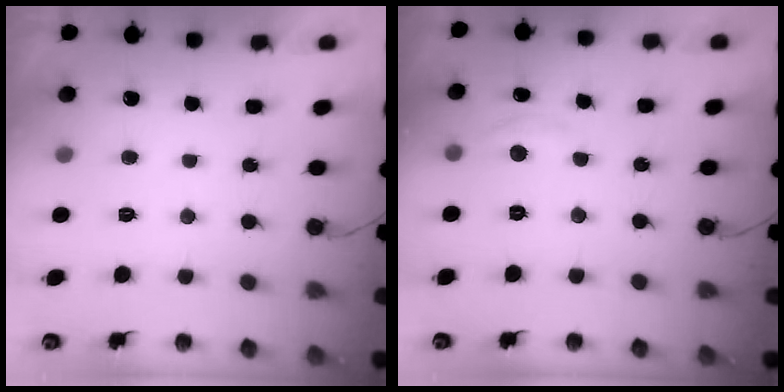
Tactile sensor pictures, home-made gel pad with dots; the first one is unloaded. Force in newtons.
{"total": 2.9, "press": 2.9, "slide": 0.3}